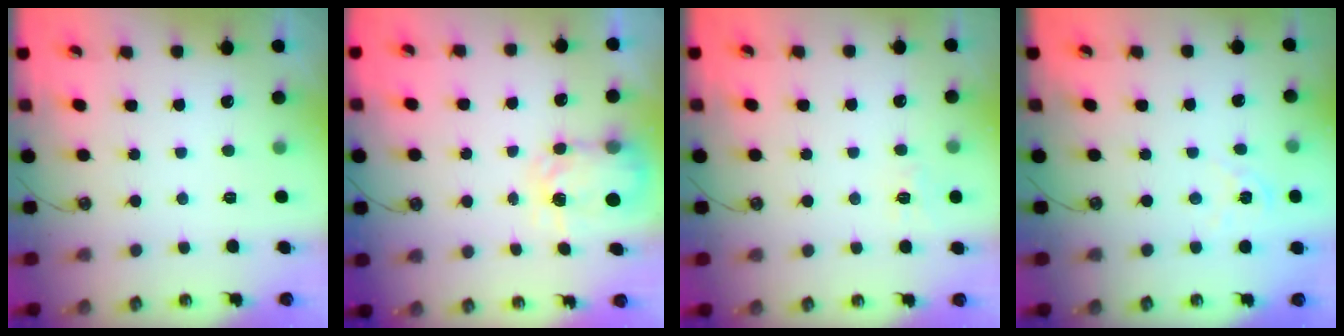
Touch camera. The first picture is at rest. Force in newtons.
{"total": 5.1, "press": 5.1, "slide": 0.4}
{"total": 7.0, "press": 7.0, "slide": 0.5}
{"total": 3.4, "press": 3.4, "slide": 0.1}